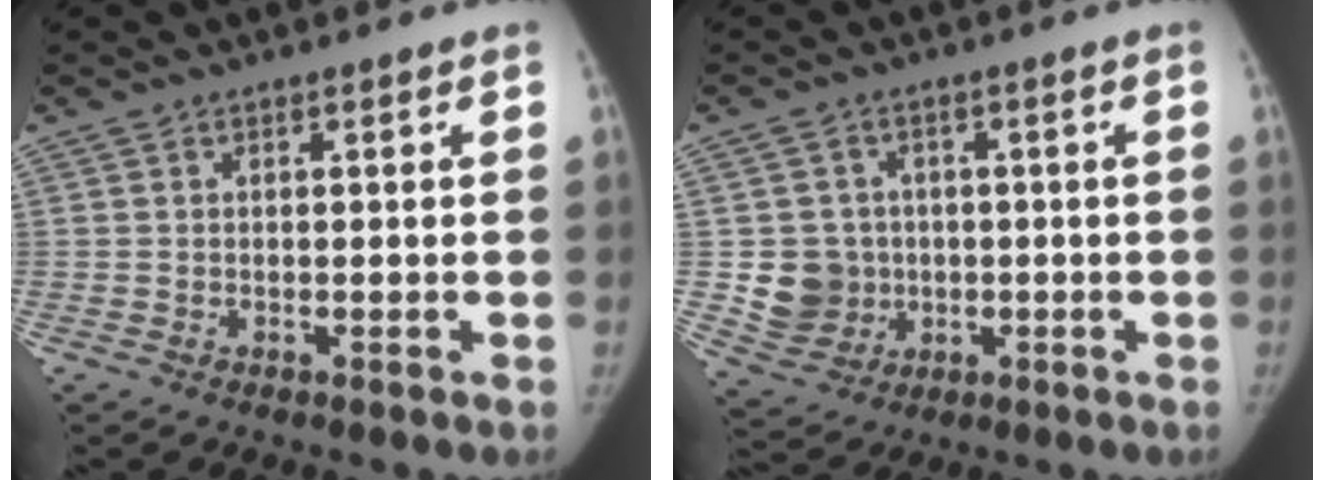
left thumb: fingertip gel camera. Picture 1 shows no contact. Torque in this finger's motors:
{"motor_torque": [0.67, 0.73, 0.21, -0.05, 0.06]}